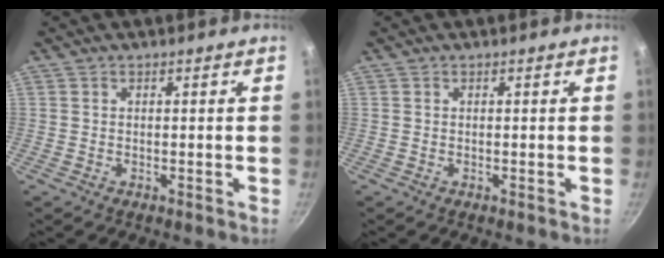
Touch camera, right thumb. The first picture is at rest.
{"total": 0.0}